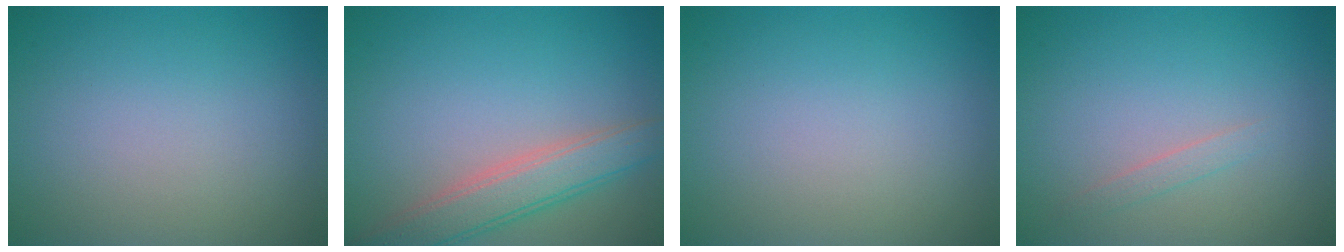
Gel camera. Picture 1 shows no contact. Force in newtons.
{"total": 4.2, "press": 4.2, "slide": 0.3}
{"total": 0.0}
{"total": 0.8, "press": 0.8, "slide": 0.1}